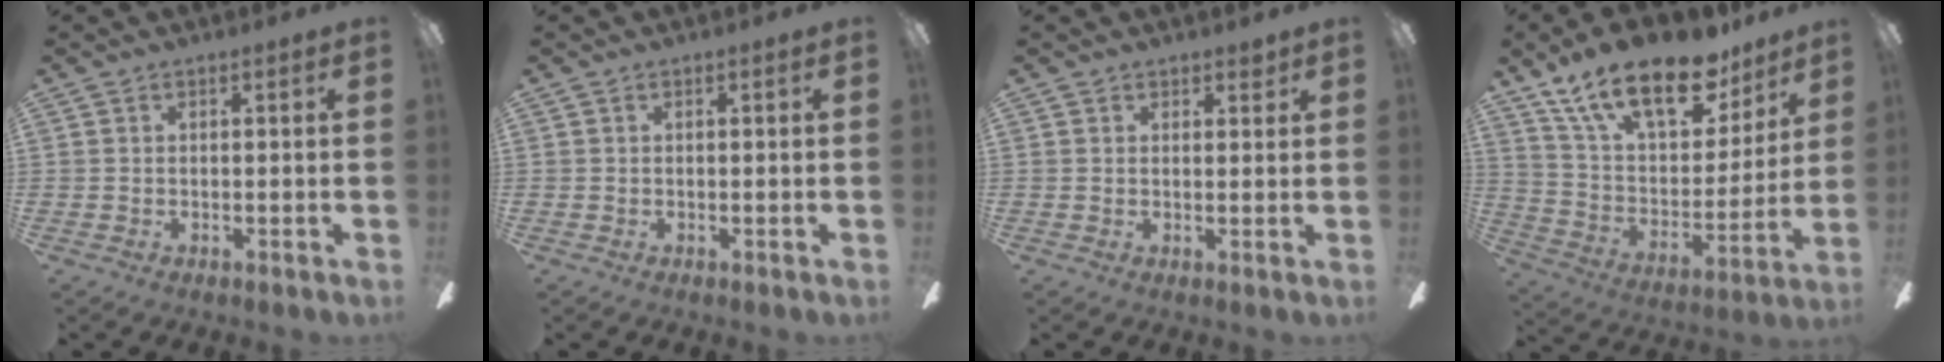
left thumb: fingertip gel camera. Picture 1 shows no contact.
{"total": 0.0}
{"total": 2.0, "force": [1.6, 1.1, 0.5], "torque": [-0.002, -0.002, 0.029]}
{"total": 21.8, "force": [14.6, 9.7, 13.0], "torque": [-0.225, -0.090, 0.255]}